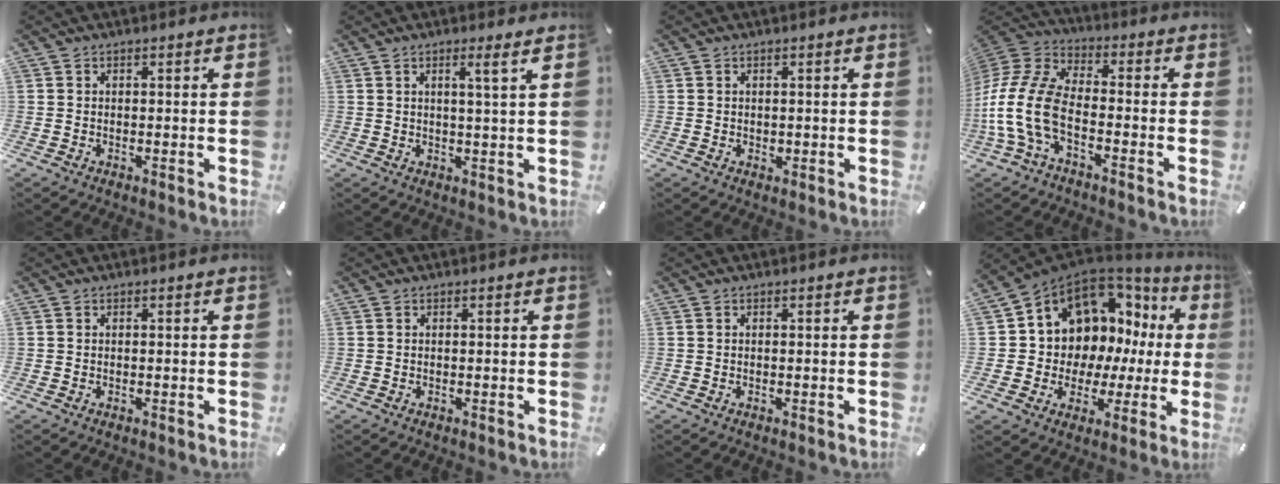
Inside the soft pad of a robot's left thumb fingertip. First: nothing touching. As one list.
[{"total": 3.9, "force": [1.9, -0.5, 3.4], "torque": [-0.070, -0.005, 0.029]}, {"total": 0.7, "force": [0.2, 0.7, 0.2], "torque": [-0.005, 0.002, 0.004]}, {"total": 13.3, "force": [-5.3, 7.5, 9.7], "torque": [-0.227, 0.006, -0.101]}, {"total": 0.0}, {"total": 0.0}, {"total": 0.0}, {"total": 10.8, "force": [5.7, 8.7, 3.1], "torque": [-0.067, -0.073, 0.114]}]